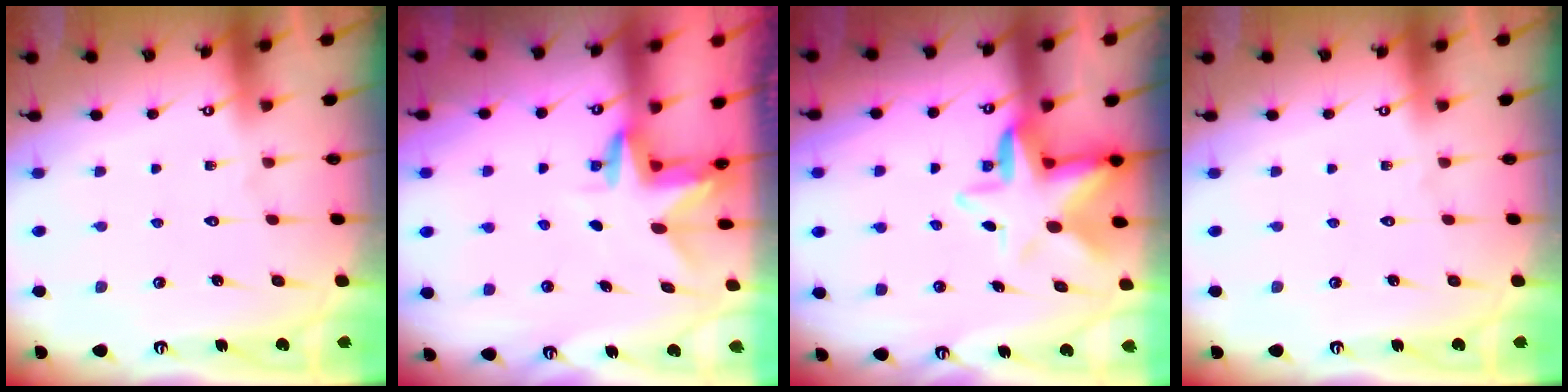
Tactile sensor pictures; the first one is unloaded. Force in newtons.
{"total": 3.0, "press": 3.0, "slide": 0.2}
{"total": 8.2, "press": 8.1, "slide": 1.2}
{"total": 0.0}